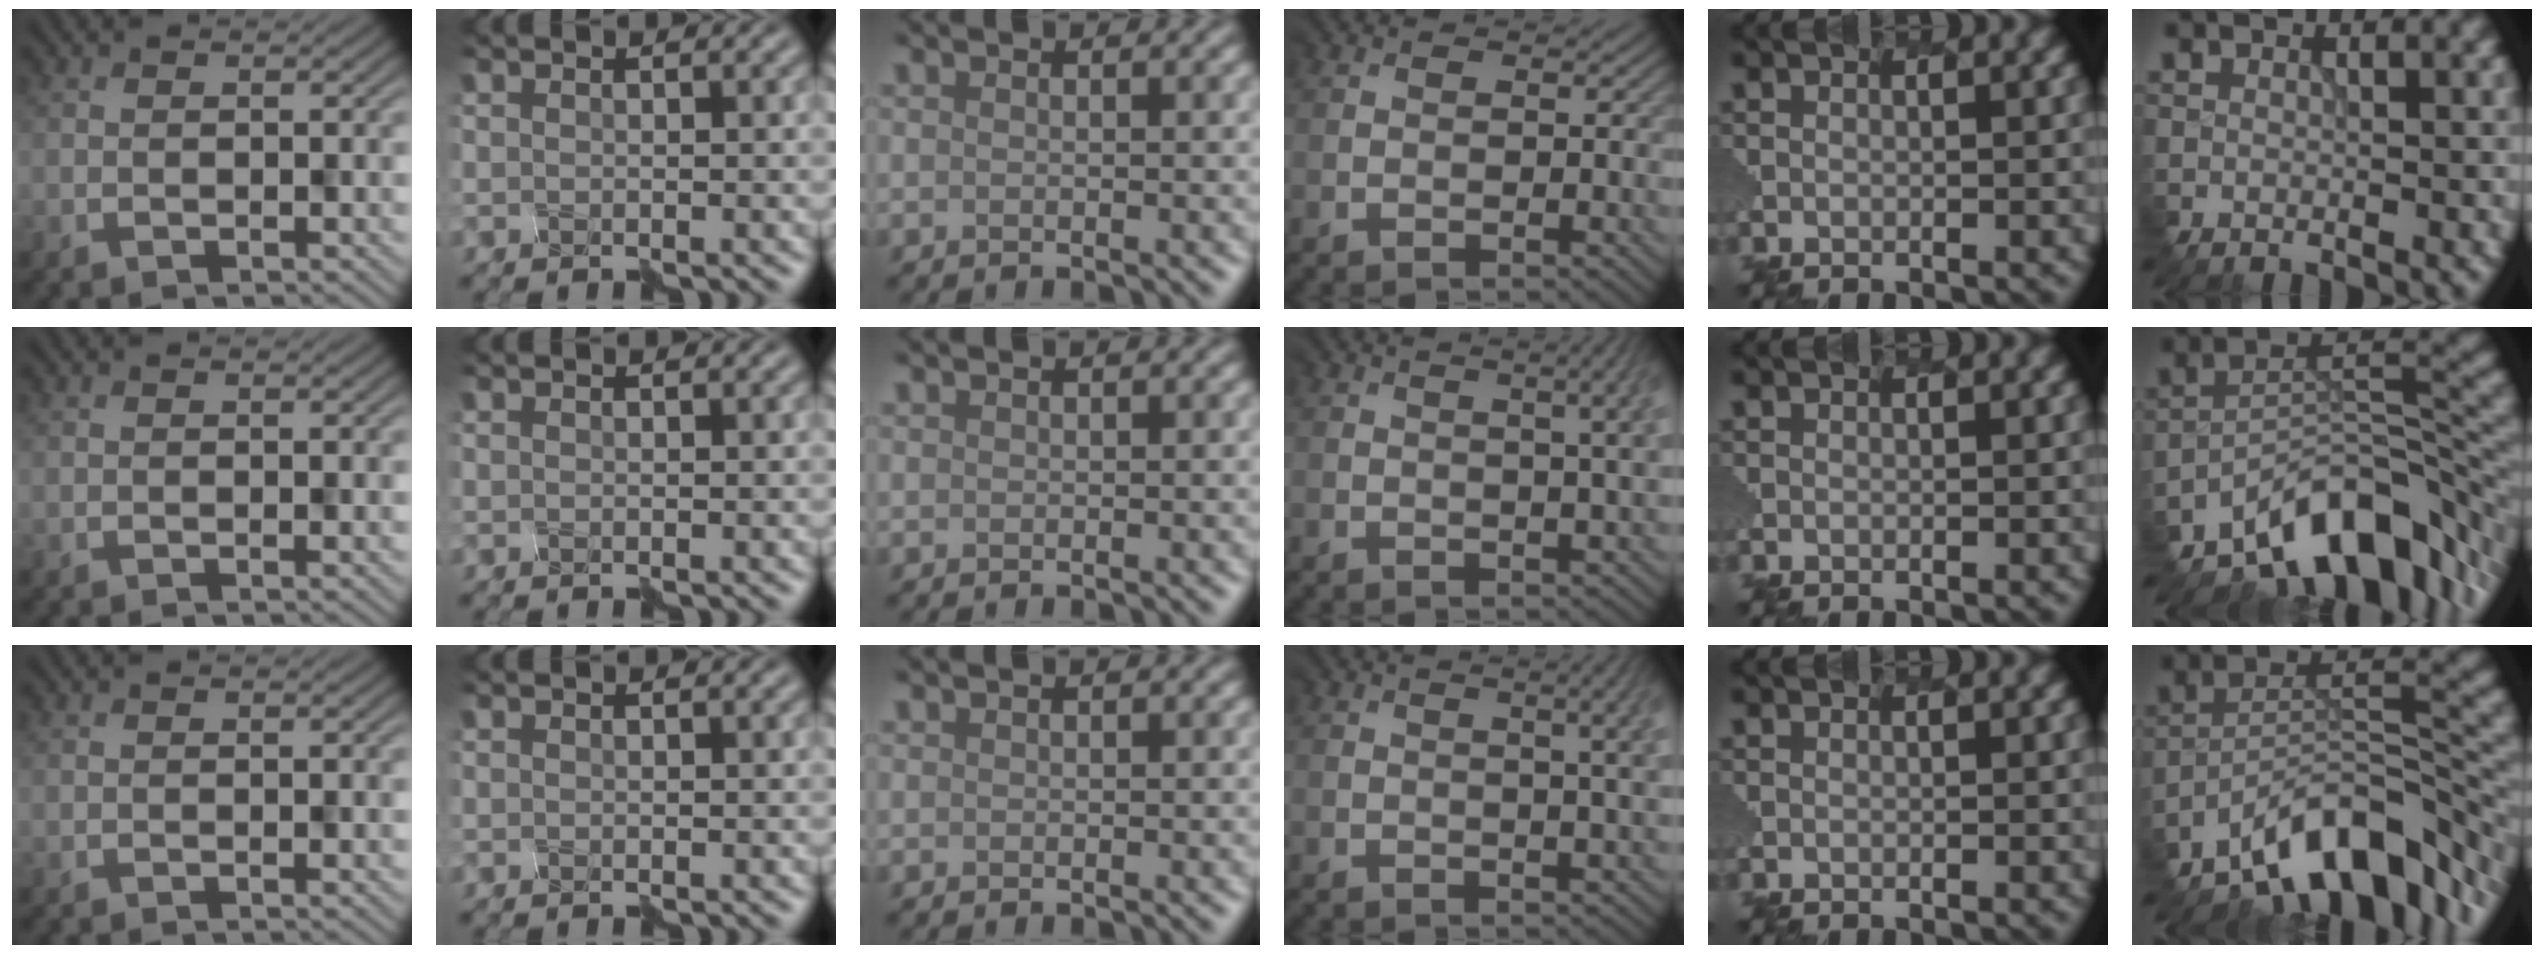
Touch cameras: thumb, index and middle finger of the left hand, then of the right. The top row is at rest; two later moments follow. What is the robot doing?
{"motion": "disassemble", "object": "spray bottle"}